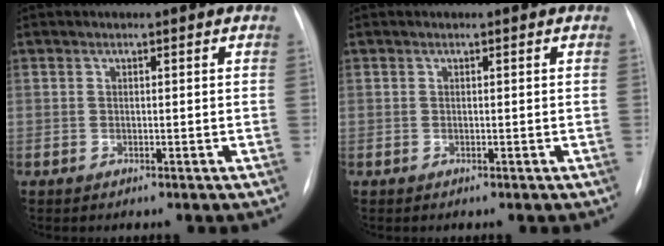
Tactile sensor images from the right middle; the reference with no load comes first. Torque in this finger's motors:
{"motor_torque": [-0.02, 0.00, 0.00, 0.00]}